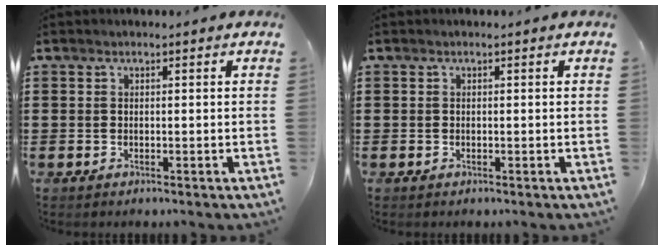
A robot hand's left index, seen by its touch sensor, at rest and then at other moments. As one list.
[{"total": 0.0}]